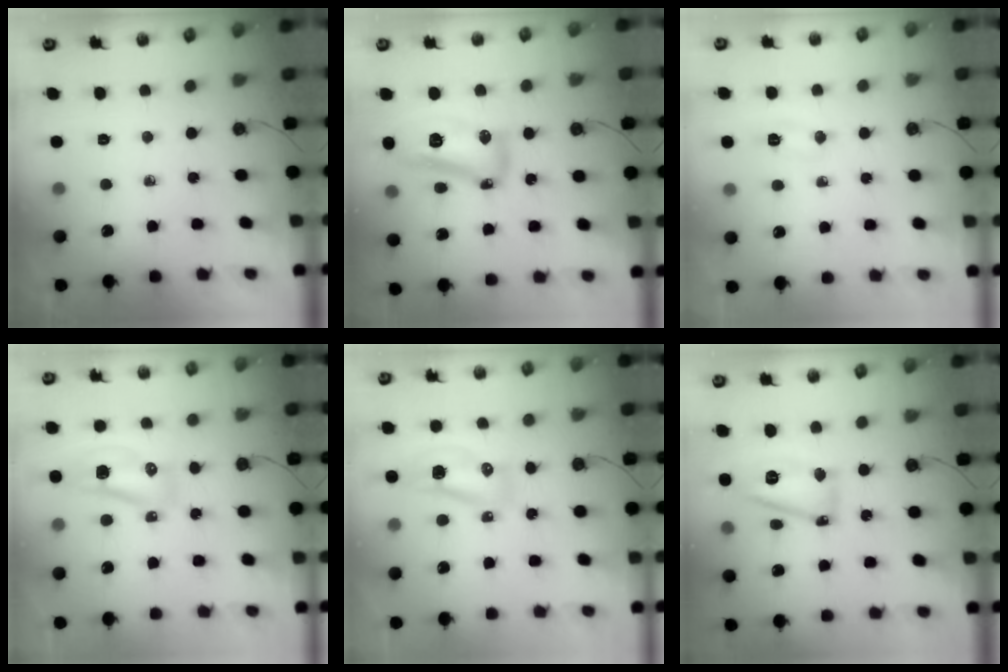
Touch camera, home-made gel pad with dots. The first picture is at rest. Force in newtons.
{"total": 13.8, "press": 13.7, "slide": 1.4}
{"total": 10.7, "press": 5.4, "slide": 9.2}
{"total": 9.6, "press": 8.8, "slide": 3.7}
{"total": 7.9, "press": 7.8, "slide": 1.5}
{"total": 12.2, "press": 12.1, "slide": 1.1}